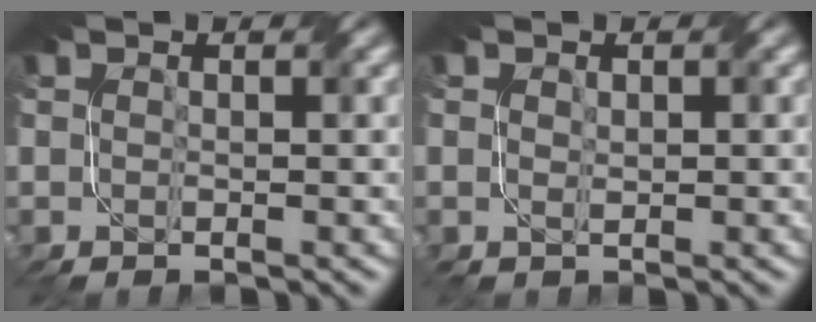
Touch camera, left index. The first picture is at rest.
{"total": 1.1, "force": [-1.0, 0.0, -0.6], "torque": [0.008, -0.003, 0.006]}